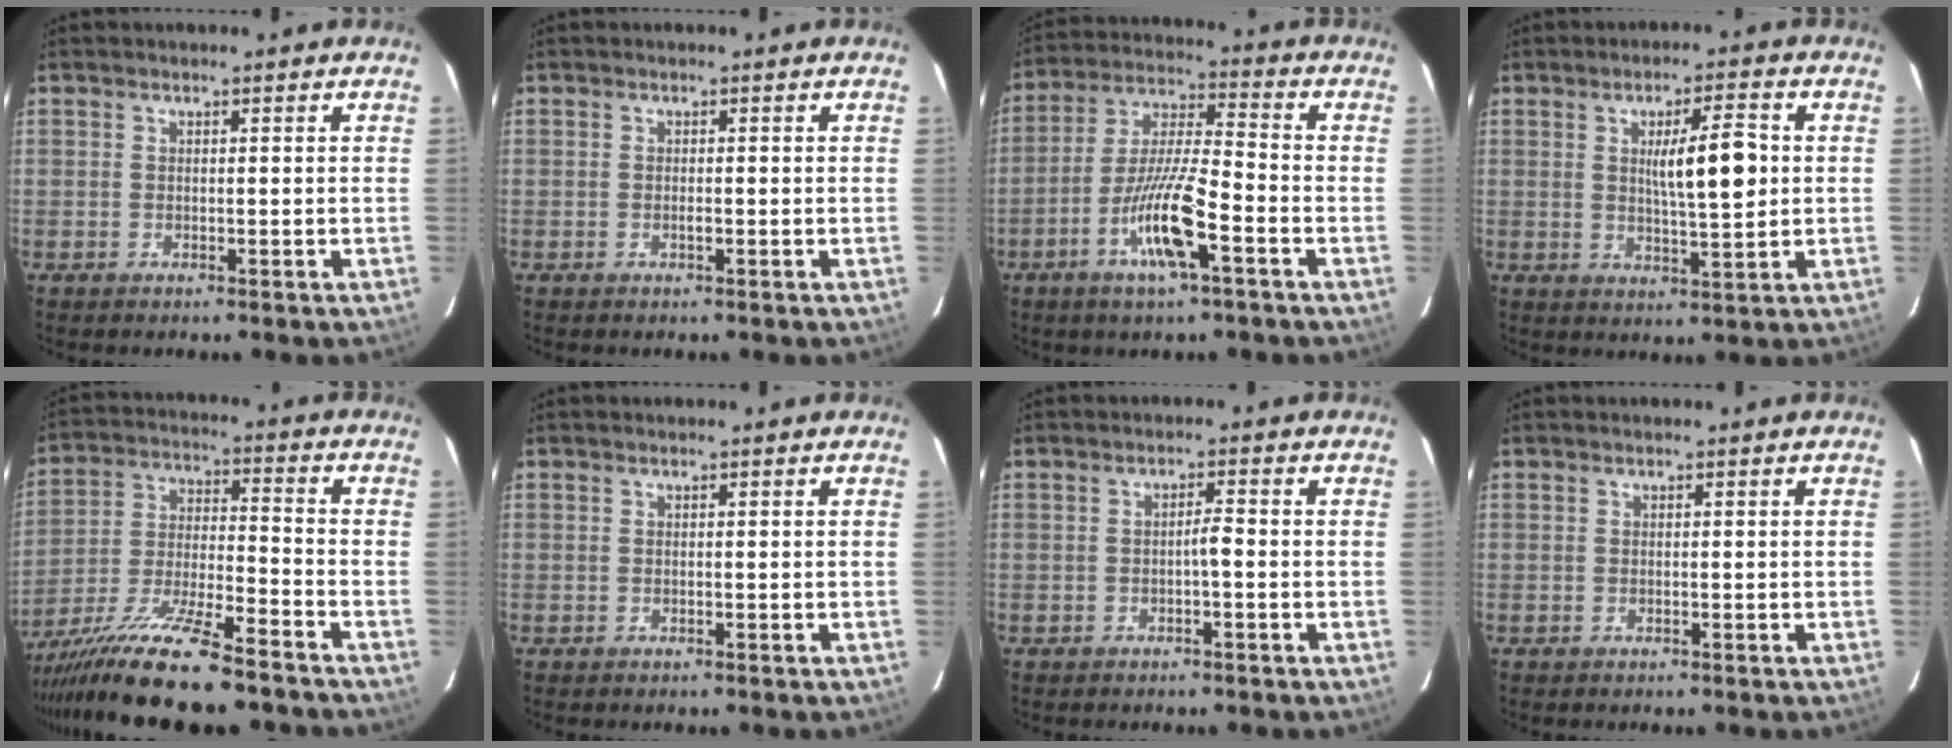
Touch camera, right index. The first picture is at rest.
{"total": 0.6, "force": [-0.2, 0.1, 0.6], "torque": [-0.012, 0.000, -0.002]}
{"total": 12.1, "force": [-5.2, 1.2, 10.9], "torque": [-0.210, -0.006, -0.097]}
{"total": 7.9, "force": [1.1, 1.1, 7.8], "torque": [-0.124, 0.004, 0.021]}
{"total": 17.1, "force": [-13.8, 1.3, 10.0], "torque": [-0.203, -0.024, -0.245]}
{"total": 0.0}
{"total": 1.7, "force": [-0.6, 0.1, 1.6], "torque": [-0.027, 0.003, -0.011]}
{"total": 0.0}